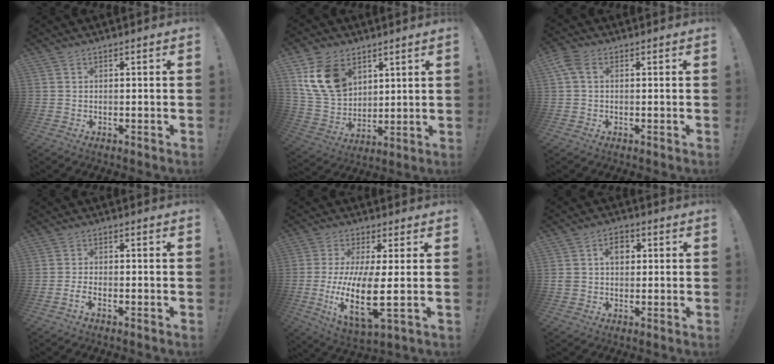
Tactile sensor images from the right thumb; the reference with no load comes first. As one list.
[{"total": 15.1, "force": [7.1, 10.5, 8.2], "torque": [-0.163, -0.024, 0.143]}, {"total": 3.6, "force": [1.0, 2.3, 2.6], "torque": [-0.066, 0.005, 0.020]}, {"total": 2.7, "force": [-1.7, 0.8, 1.9], "torque": [-0.041, 0.003, -0.029]}, {"total": 14.8, "force": [-1.4, 3.8, 14.2], "torque": [-0.296, -0.020, -0.019]}, {"total": 6.4, "force": [1.4, 4.8, 4.0], "torque": [-0.060, 0.007, 0.022]}]